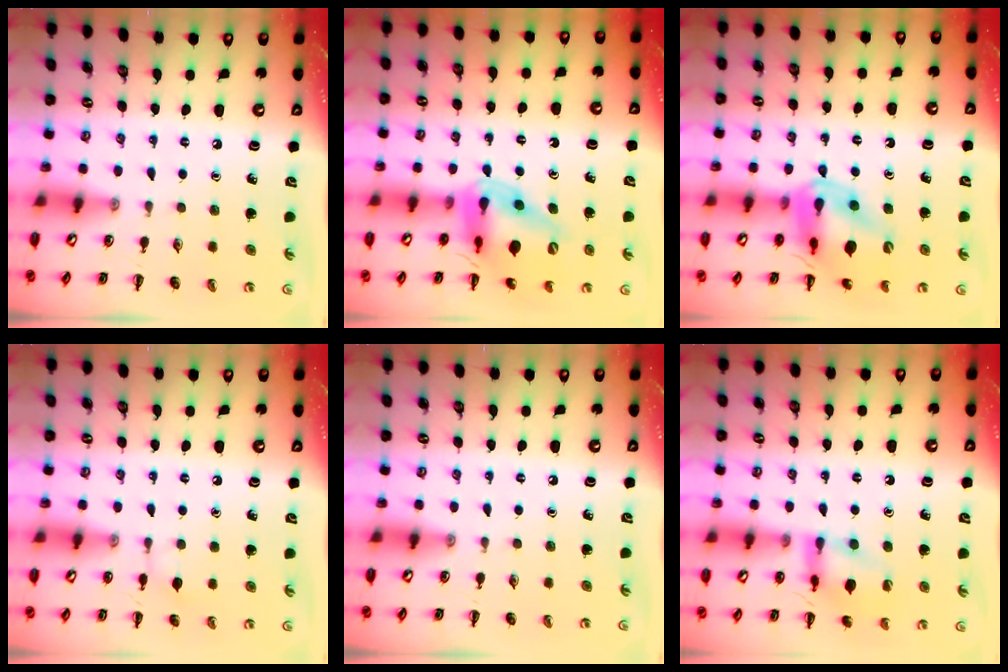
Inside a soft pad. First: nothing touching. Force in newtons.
{"total": 14.3, "press": 13.8, "slide": 3.6}
{"total": 16.0, "press": 15.7, "slide": 3.3}
{"total": 4.0, "press": 4.0, "slide": 0.7}
{"total": 0.0}
{"total": 13.8, "press": 13.7, "slide": 0.7}